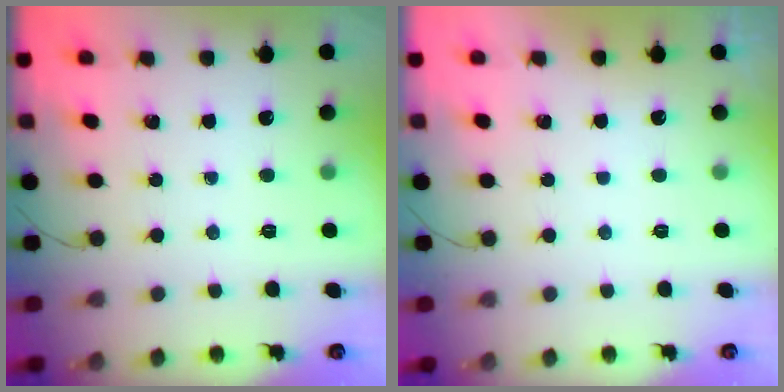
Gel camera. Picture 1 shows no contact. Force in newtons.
{"total": 2.9, "press": 2.9, "slide": 0.1}